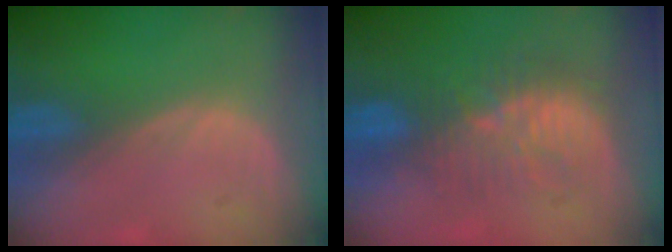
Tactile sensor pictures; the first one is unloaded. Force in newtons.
{"total": 9.4, "press": 9.1, "slide": 2.0}